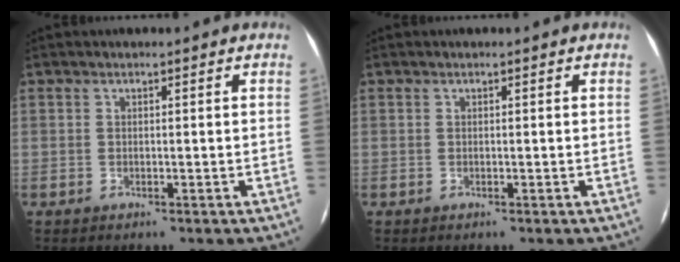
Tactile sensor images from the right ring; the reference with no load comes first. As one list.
[{"total": 0.0}]